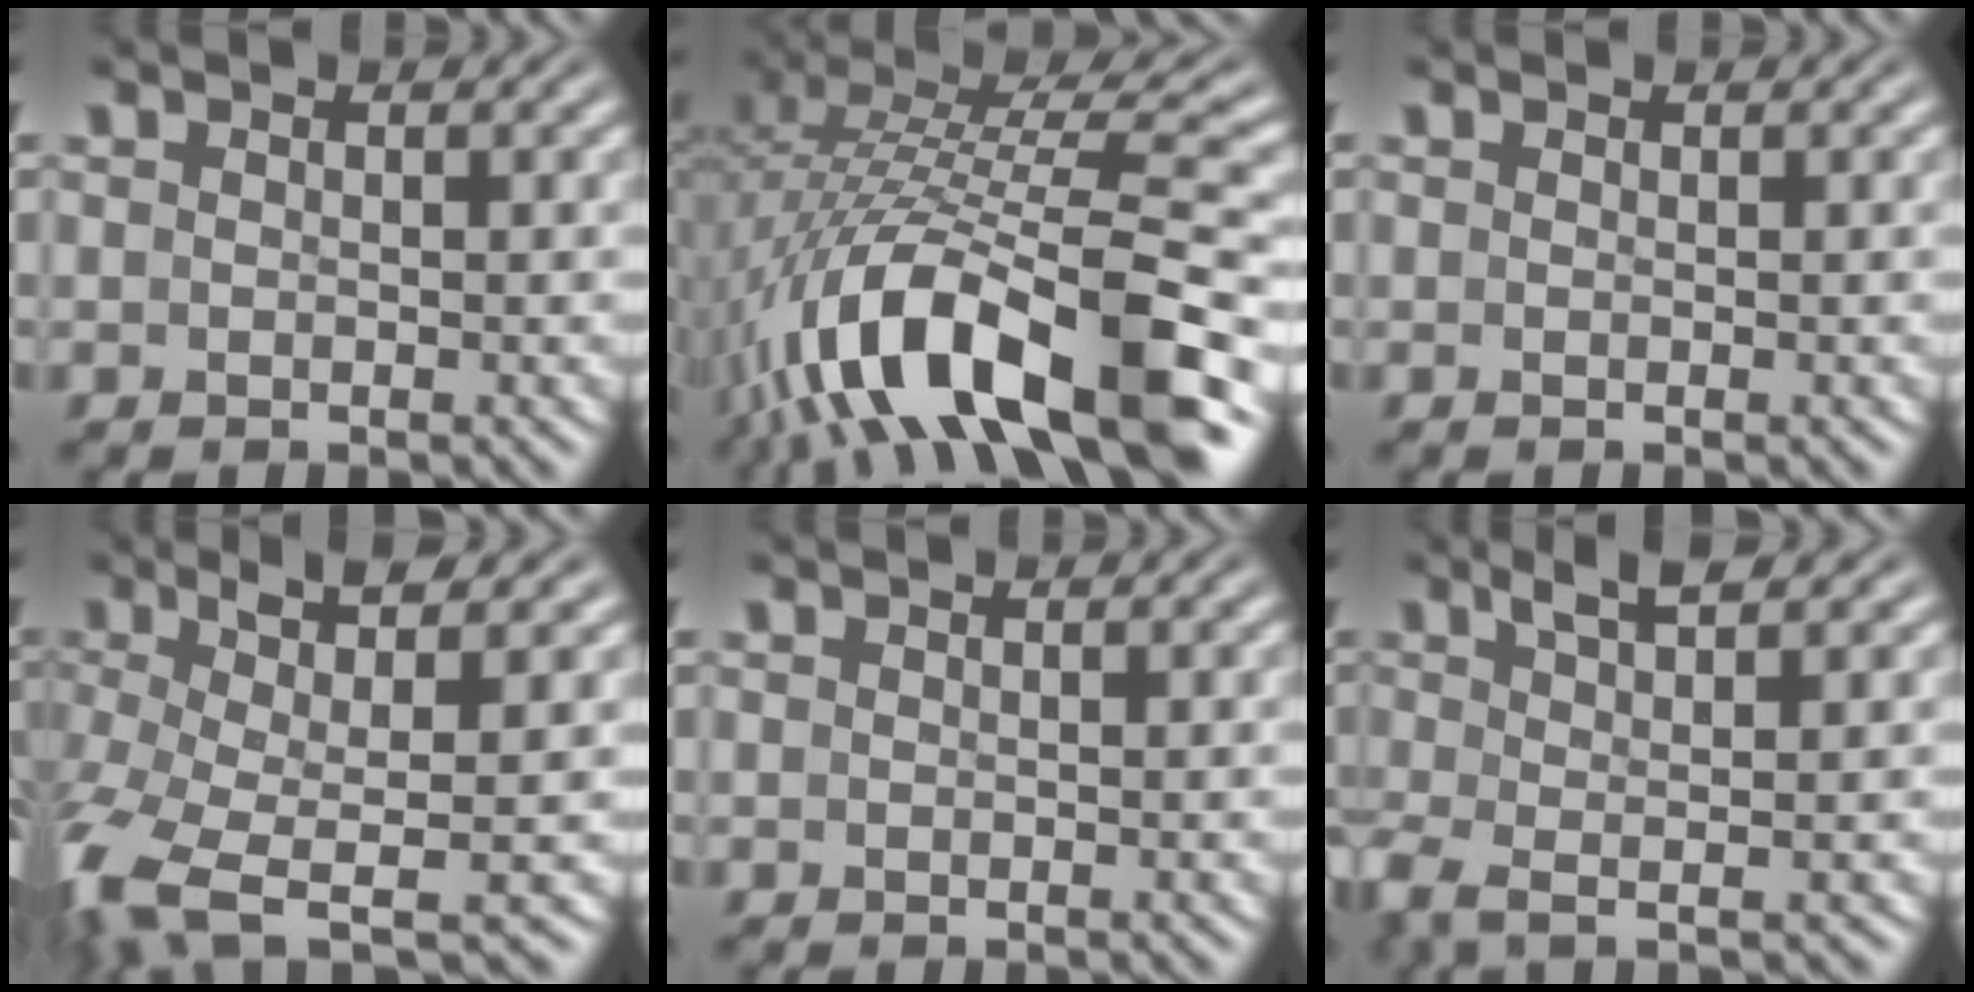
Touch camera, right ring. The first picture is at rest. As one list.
[{"total": 12.7, "force": [-3.3, 5.6, 10.9], "torque": [-0.213, -0.030, -0.031]}, {"total": 0.0}, {"total": 7.9, "force": [-4.3, 4.0, 5.4], "torque": [-0.140, -0.044, -0.048]}, {"total": 0.0}, {"total": 3.7, "force": [0.5, 0.8, 3.5], "torque": [-0.087, -0.013, 0.021]}]